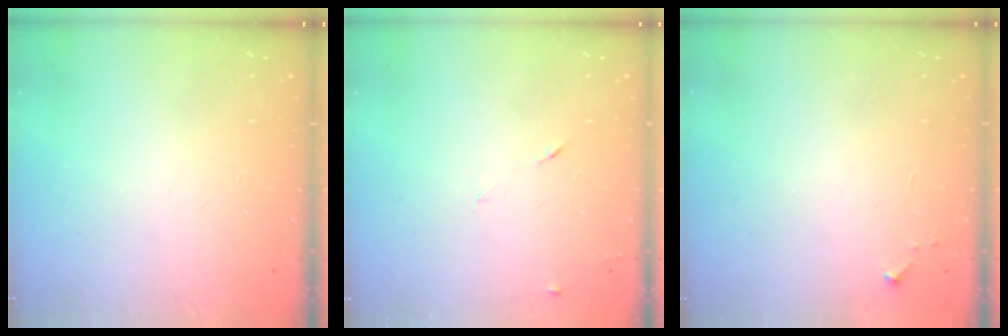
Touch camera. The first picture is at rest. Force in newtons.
{"total": 6.7, "press": 6.7, "slide": 0.8}
{"total": 2.6, "press": 2.6, "slide": 0.4}